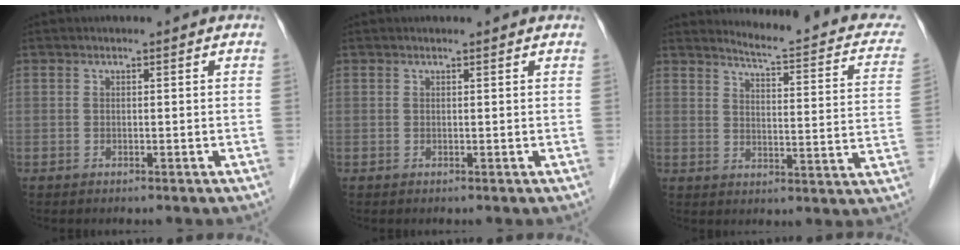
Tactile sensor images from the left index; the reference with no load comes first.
{"total": 1.0, "force": [1.0, 0.0, 0.3], "torque": [-0.013, 0.007, 0.012]}
{"total": 15.0, "force": [13.4, 2.6, 6.3], "torque": [-0.073, -0.037, 0.143]}